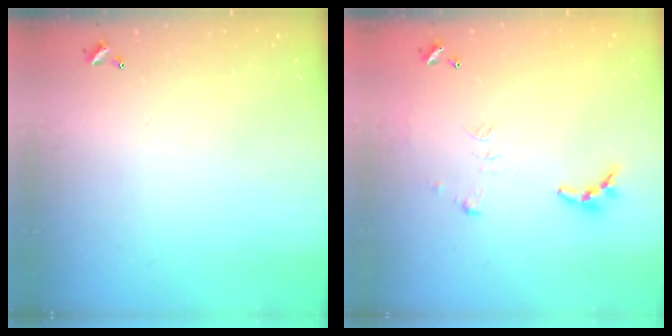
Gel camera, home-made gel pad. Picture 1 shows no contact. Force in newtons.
{"total": 6.3, "press": 6.3, "slide": 0.6}